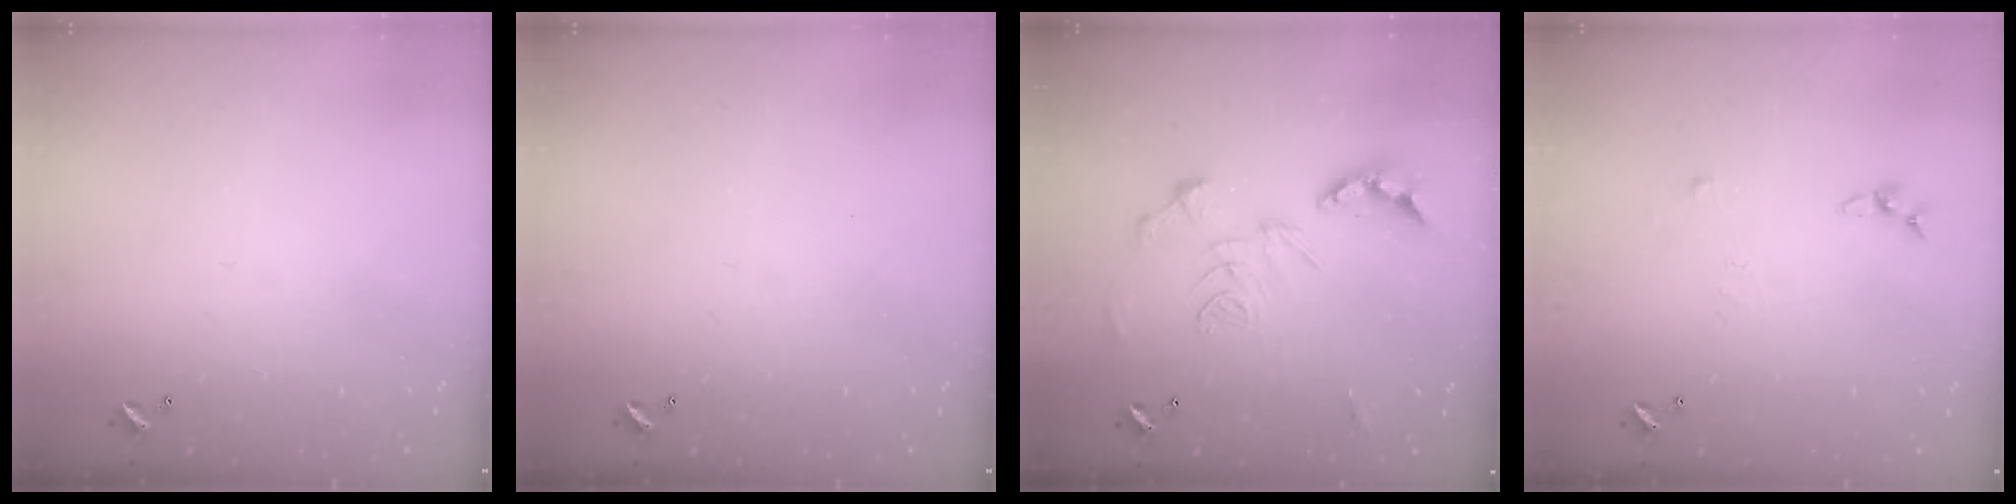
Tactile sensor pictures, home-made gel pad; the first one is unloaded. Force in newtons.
{"total": 0.0}
{"total": 2.9, "press": 2.3, "slide": 1.7}
{"total": 3.3, "press": 3.3, "slide": 0.5}